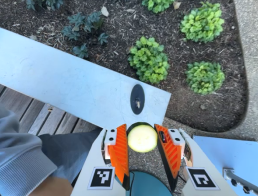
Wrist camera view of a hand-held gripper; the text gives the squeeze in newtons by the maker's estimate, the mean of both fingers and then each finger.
{"total": 8.5, "left": 8.3, "right": 8.8}